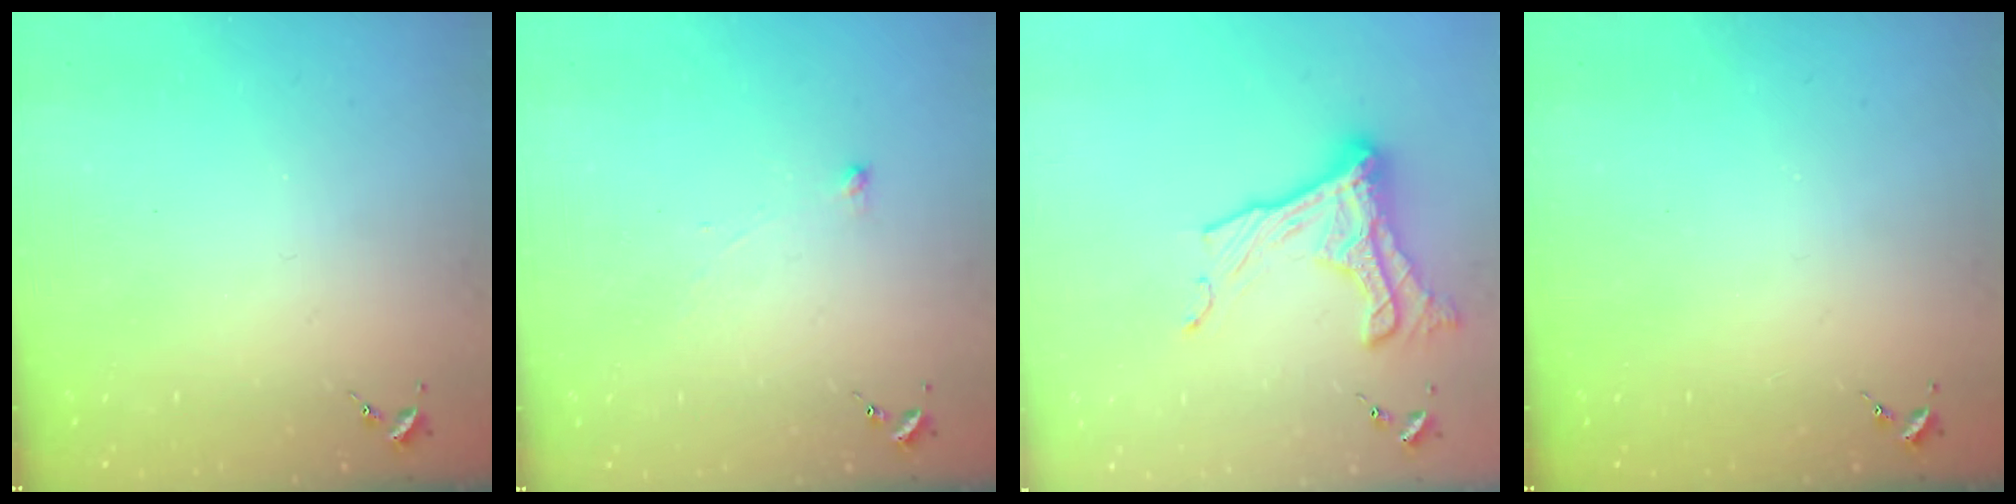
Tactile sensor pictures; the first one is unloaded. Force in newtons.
{"total": 2.5, "press": 2.5, "slide": 0.5}
{"total": 16.7, "press": 16.6, "slide": 1.1}
{"total": 0.0}